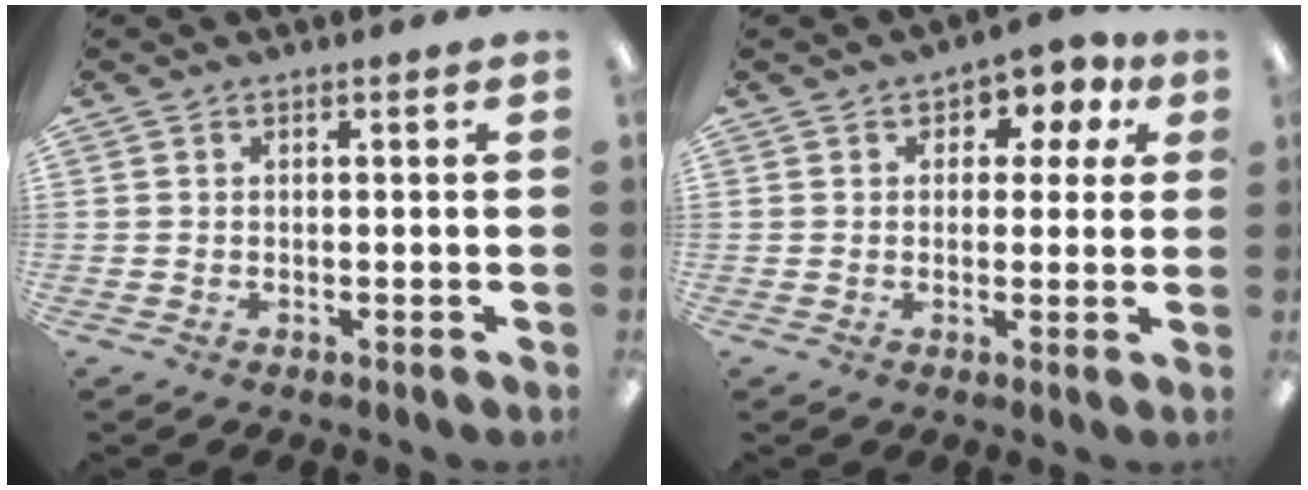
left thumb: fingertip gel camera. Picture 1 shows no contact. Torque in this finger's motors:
{"motor_torque": [0.02, 0.33, -0.30, 0.19, 0.01]}